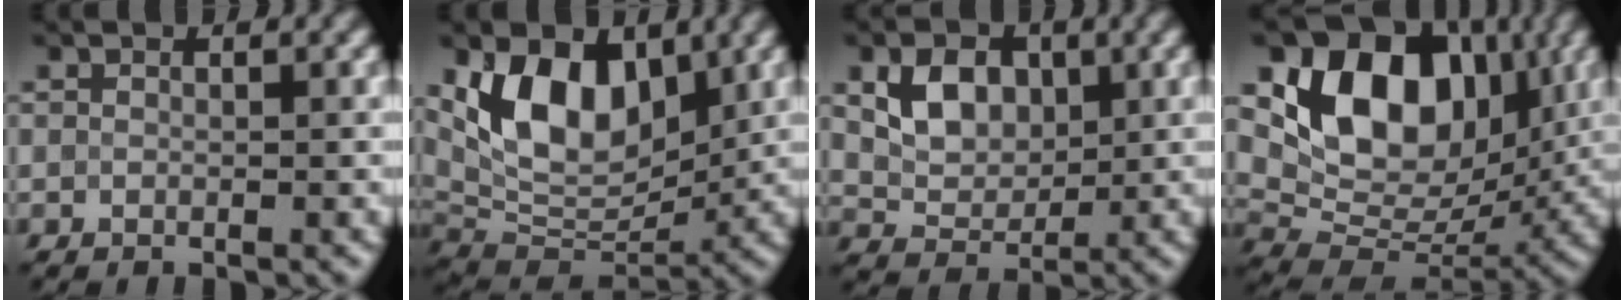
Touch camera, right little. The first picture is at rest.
{"total": 9.0, "force": [3.2, 5.4, 6.4], "torque": [-0.114, -0.010, 0.051]}
{"total": 4.6, "force": [1.4, 3.4, 2.9], "torque": [-0.058, -0.004, 0.023]}
{"total": 12.3, "force": [4.1, 8.4, 8.0], "torque": [-0.122, -0.001, 0.069]}